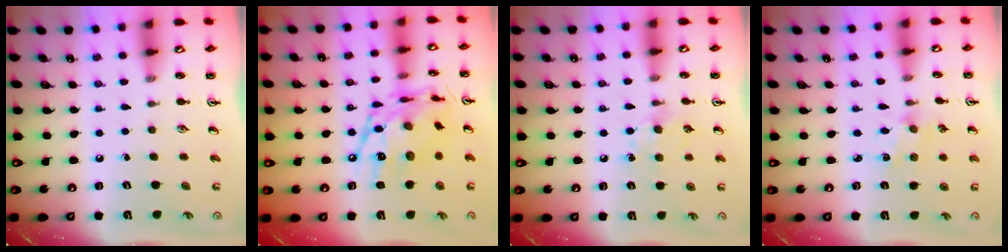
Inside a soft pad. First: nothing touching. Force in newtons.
{"total": 17.1, "press": 17.1, "slide": 1.4}
{"total": 6.8, "press": 6.8, "slide": 0.8}
{"total": 2.5, "press": 2.4, "slide": 0.4}